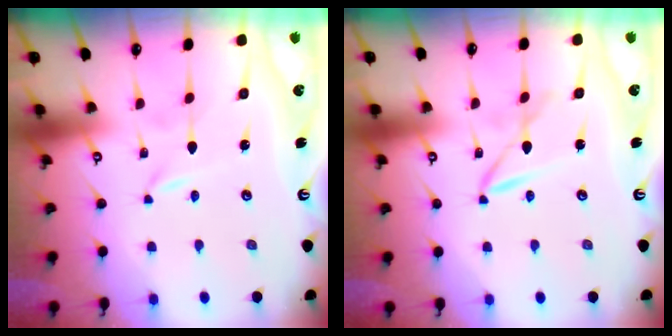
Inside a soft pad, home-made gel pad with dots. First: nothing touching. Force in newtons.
{"total": 4.2, "press": 4.2, "slide": 0.4}